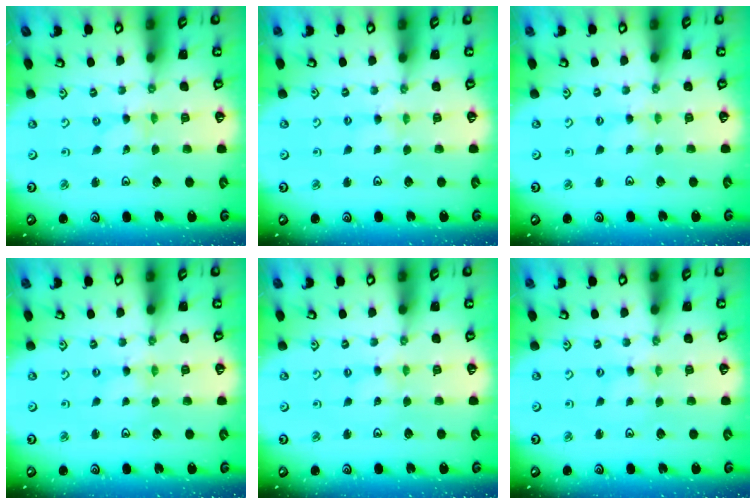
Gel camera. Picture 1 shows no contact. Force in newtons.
{"total": 0.9, "press": 0.8, "slide": 0.2}
{"total": 0.8, "press": 0.7, "slide": 0.2}
{"total": 0.0}
{"total": 0.8, "press": 0.7, "slide": 0.3}
{"total": 0.0}